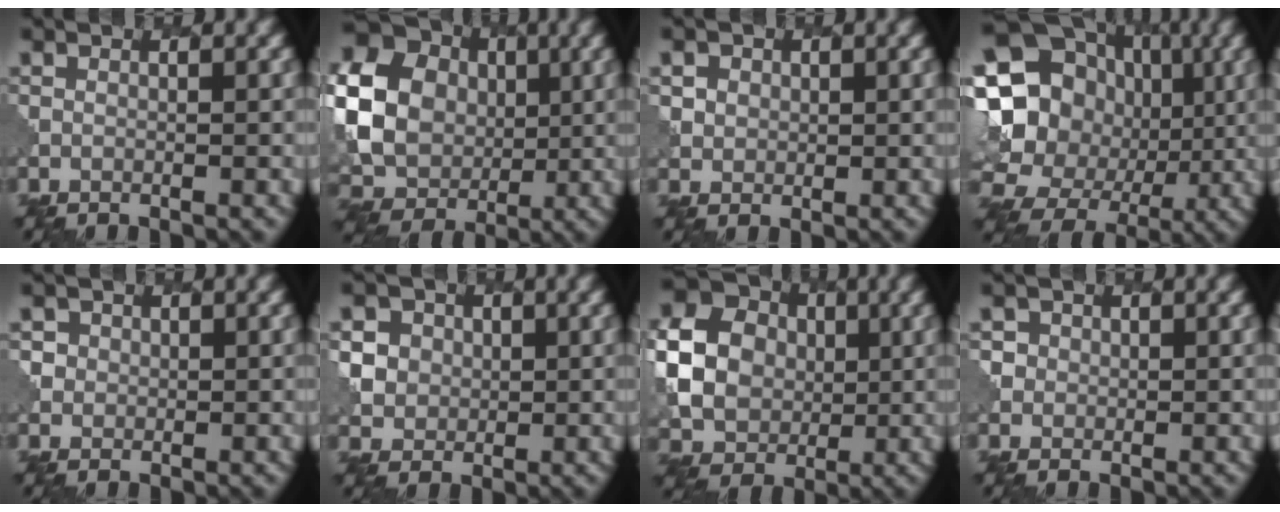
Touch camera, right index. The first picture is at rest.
{"total": 19.0, "force": [2.9, 17.2, 7.5], "torque": [-0.195, 0.021, 0.010]}
{"total": 2.8, "force": [1.5, 2.3, 0.6], "torque": [-0.017, 0.006, 0.022]}
{"total": 20.8, "force": [-1.0, 18.9, 8.5], "torque": [-0.174, 0.030, -0.043]}
{"total": 2.1, "force": [1.0, 1.8, 0.0], "torque": [0.004, 0.003, 0.012]}
{"total": 5.1, "force": [2.0, 4.5, 1.6], "torque": [-0.036, 0.017, 0.029]}
{"total": 9.2, "force": [1.0, 8.0, 4.4], "torque": [-0.113, 0.008, 0.005]}
{"total": 2.3, "force": [1.0, 2.1, 0.2], "torque": [0.007, 0.005, 0.006]}